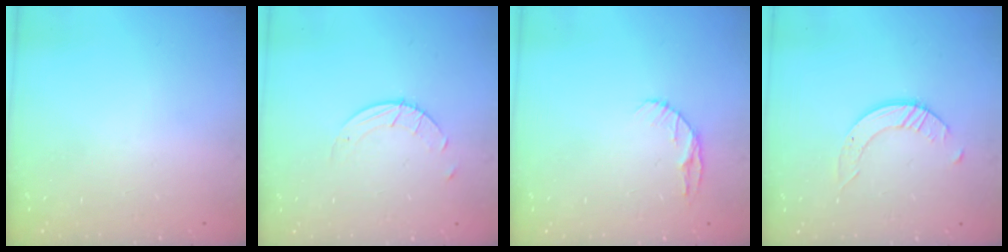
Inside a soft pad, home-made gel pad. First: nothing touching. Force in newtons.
{"total": 4.0, "press": 4.0, "slide": 0.4}
{"total": 5.8, "press": 5.7, "slide": 0.8}
{"total": 2.4, "press": 2.4, "slide": 0.3}